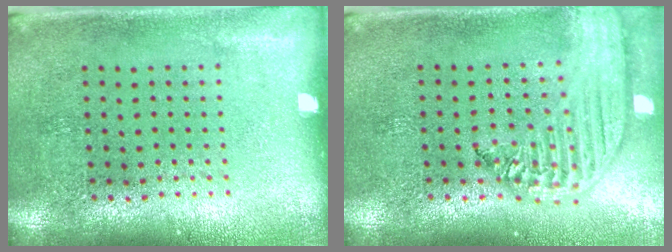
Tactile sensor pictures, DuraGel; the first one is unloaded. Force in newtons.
{"total": 2.5, "press": 2.1, "slide": 1.4}